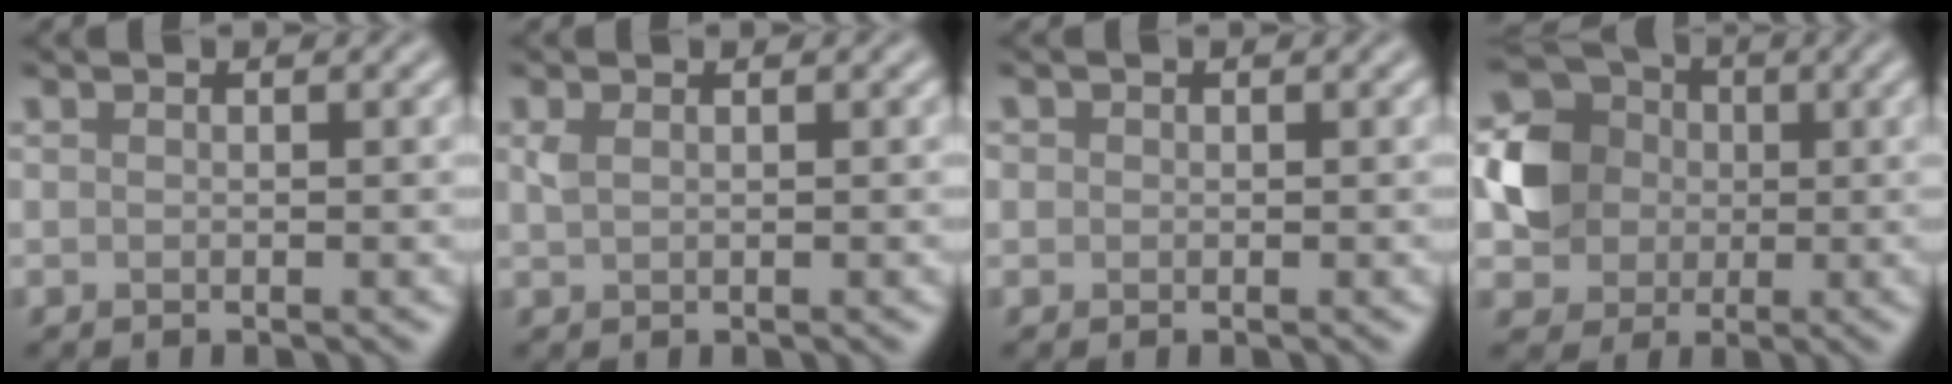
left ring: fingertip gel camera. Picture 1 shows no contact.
{"total": 1.0, "force": [0.5, 0.5, 0.7], "torque": [-0.019, 0.001, 0.012]}
{"total": 0.7, "force": [0.1, 0.7, 0.1], "torque": [0.005, 0.001, -0.002]}
{"total": 5.3, "force": [0.4, 4.8, 2.1], "torque": [-0.043, 0.006, 0.006]}